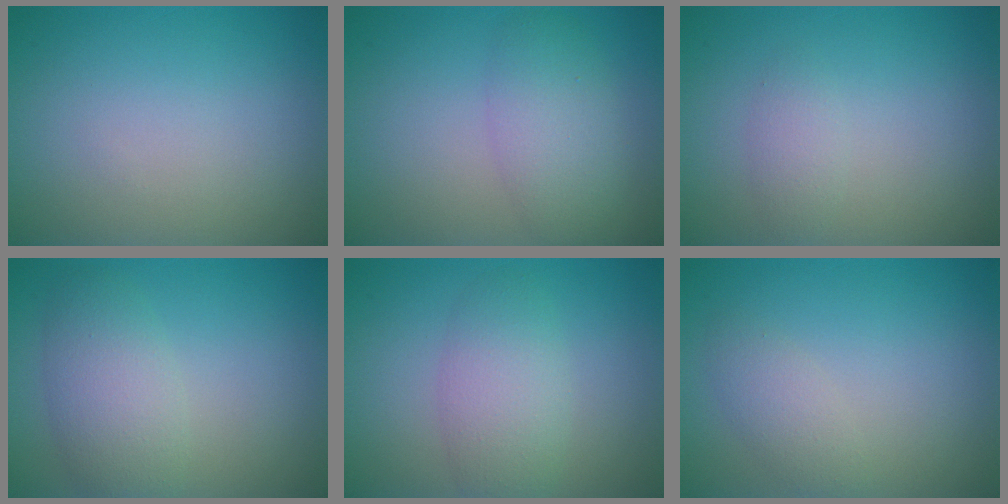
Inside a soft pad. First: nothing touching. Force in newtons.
{"total": 3.8, "press": 3.8, "slide": 0.0}
{"total": 1.3, "press": 1.3, "slide": 0.1}
{"total": 4.1, "press": 4.1, "slide": 0.1}
{"total": 3.7, "press": 3.7, "slide": 0.0}
{"total": 1.8, "press": 1.8, "slide": 0.1}